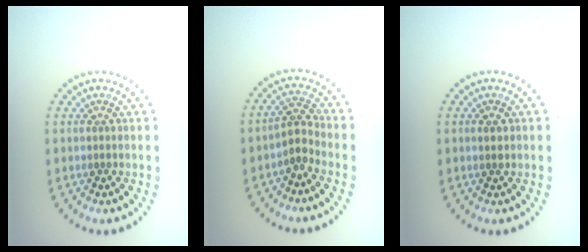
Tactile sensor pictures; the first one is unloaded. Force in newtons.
{"total": 2.1, "press": 1.6, "slide": 1.4}
{"total": 1.0, "press": 0.9, "slide": 0.4}